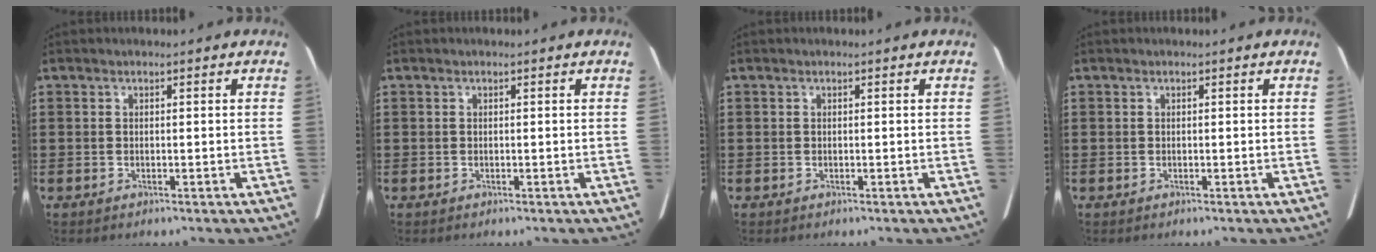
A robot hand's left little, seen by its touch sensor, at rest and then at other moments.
{"total": 0.0}
{"total": 0.0}
{"total": 0.0}